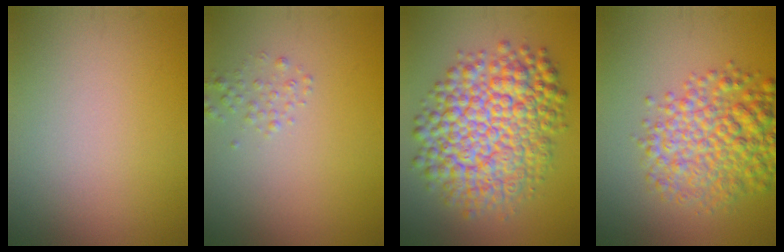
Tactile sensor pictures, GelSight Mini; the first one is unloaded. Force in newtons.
{"total": 1.2, "press": 1.2, "slide": 0.1}
{"total": 11.2, "press": 11.2, "slide": 0.3}
{"total": 7.1, "press": 7.1, "slide": 0.2}